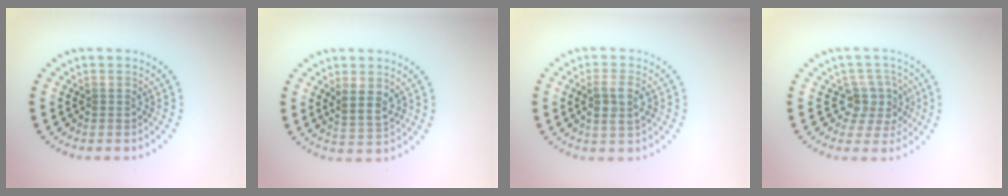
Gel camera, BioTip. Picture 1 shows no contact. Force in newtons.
{"total": 2.4, "press": 2.2, "slide": 1.1}
{"total": 2.2, "press": 2.1, "slide": 0.6}
{"total": 3.4, "press": 2.6, "slide": 2.2}